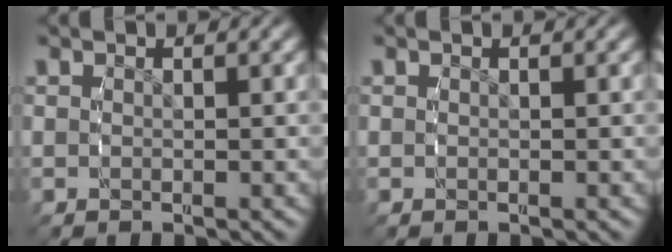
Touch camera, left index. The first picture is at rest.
{"total": 0.0}